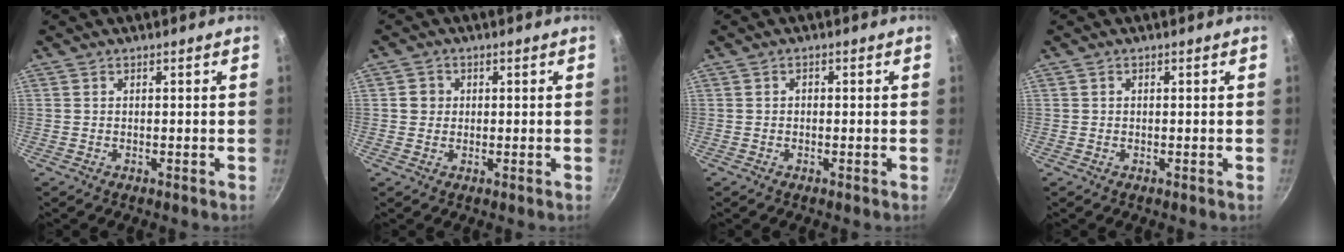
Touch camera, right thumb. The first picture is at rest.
{"total": 2.4, "force": [0.2, 2.3, 0.6], "torque": [0.003, 0.007, 0.000]}
{"total": 0.7, "force": [-0.2, 0.6, 0.4], "torque": [-0.004, 0.004, -0.003]}
{"total": 0.0}